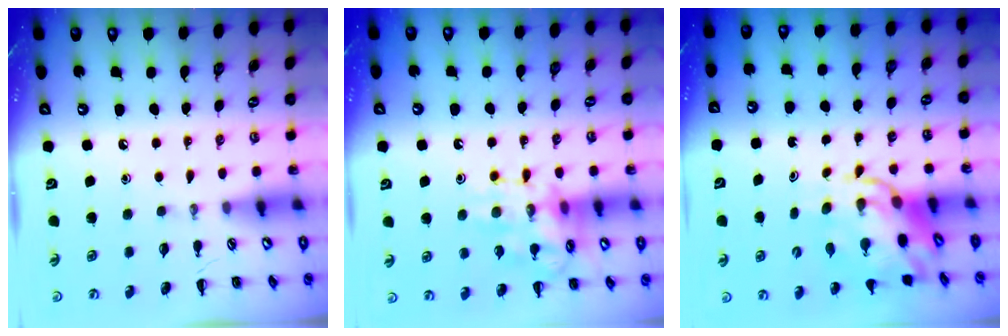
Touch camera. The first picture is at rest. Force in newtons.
{"total": 15.8, "press": 15.7, "slide": 1.4}
{"total": 9.2, "press": 9.0, "slide": 2.2}